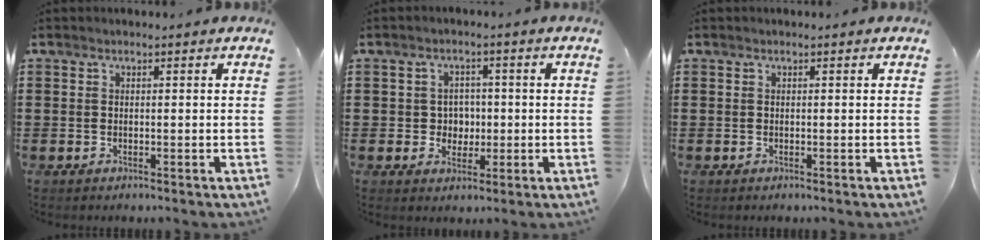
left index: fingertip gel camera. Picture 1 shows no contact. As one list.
[{"total": 3.5, "force": [-0.1, 3.3, 1.2], "torque": [-0.029, 0.005, -0.009]}, {"total": 0.0}]